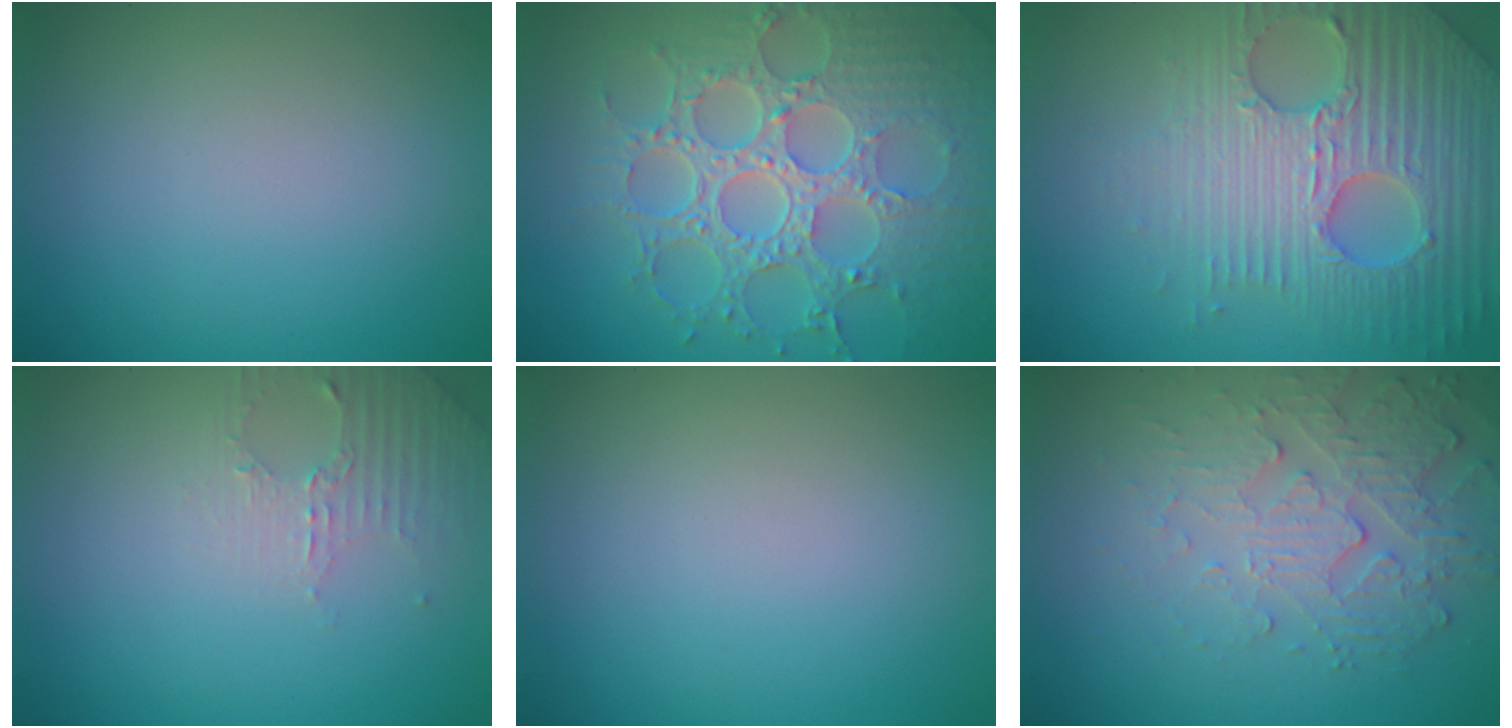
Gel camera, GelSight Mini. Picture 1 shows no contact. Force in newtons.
{"total": 8.9, "press": 6.5, "slide": 6.1}
{"total": 7.3, "press": 7.1, "slide": 1.8}
{"total": 2.2, "press": 2.1, "slide": 0.6}
{"total": 0.0}
{"total": 4.2, "press": 3.6, "slide": 2.1}